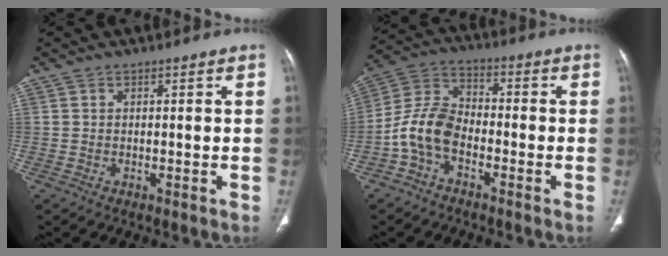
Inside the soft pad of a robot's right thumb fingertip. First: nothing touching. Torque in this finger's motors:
{"motor_torque": [1.23, 1.18, 0.90, -0.72, 0.38]}